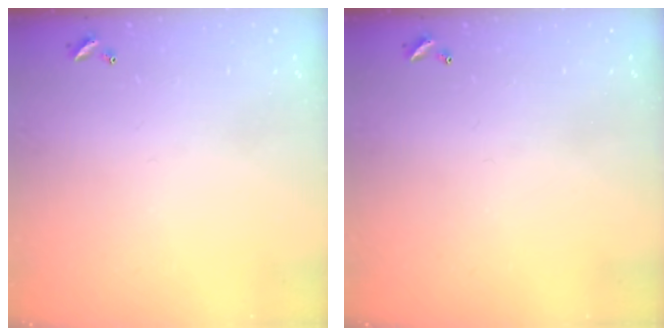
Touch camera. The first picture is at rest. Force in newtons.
{"total": 0.0}